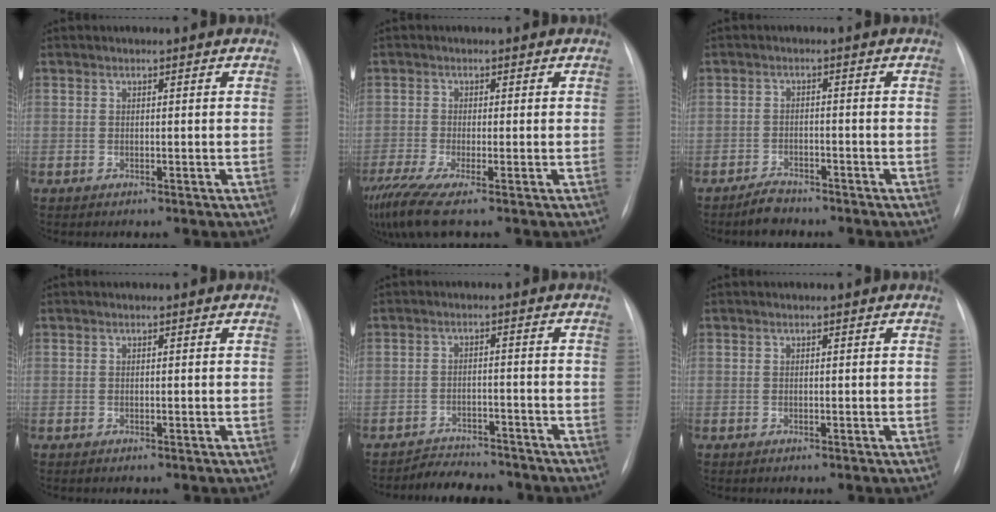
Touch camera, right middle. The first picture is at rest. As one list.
[{"total": 7.1, "force": [-4.7, 0.7, 5.3], "torque": [-0.100, -0.022, -0.087]}, {"total": 2.7, "force": [-2.5, 0.9, 0.7], "torque": [-0.019, -0.002, -0.041]}, {"total": 0.0}, {"total": 6.8, "force": [-6.4, 2.0, 1.2], "torque": [-0.016, 0.004, -0.094]}, {"total": 0.0}]